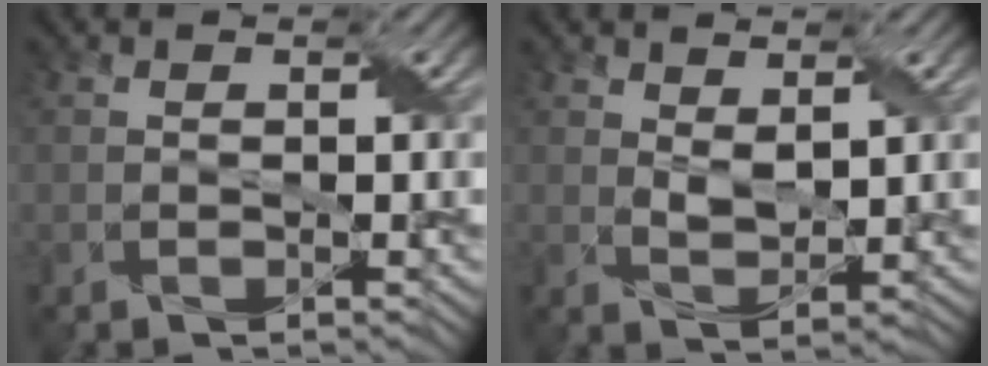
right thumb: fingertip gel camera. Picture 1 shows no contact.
{"total": 2.3, "force": [1.5, 0.9, 1.5], "torque": [-0.038, -0.004, 0.032]}